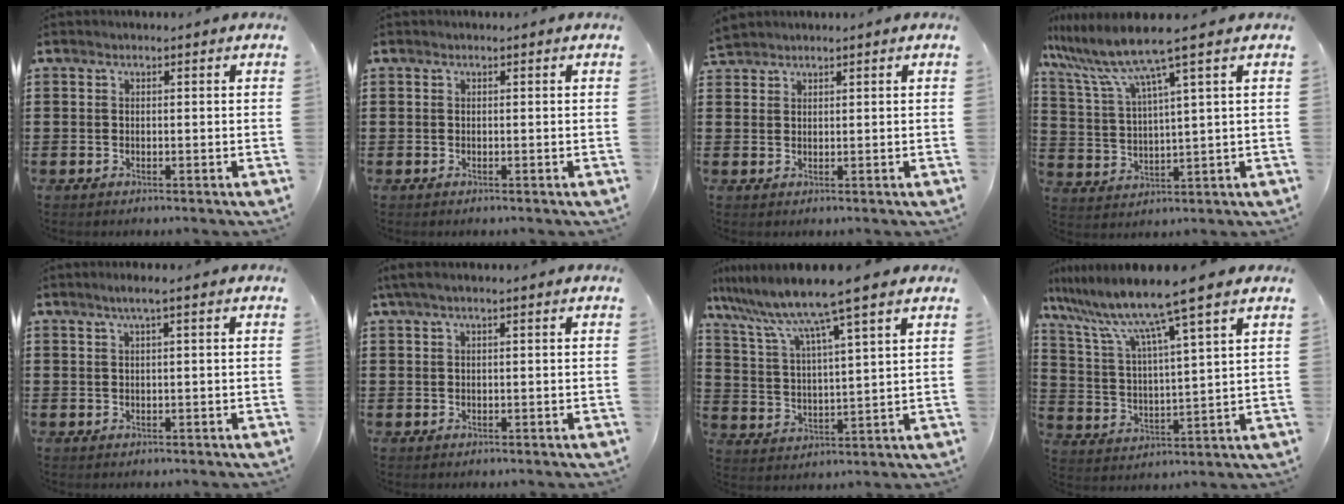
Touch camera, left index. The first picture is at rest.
{"total": 0.0}
{"total": 1.5, "force": [1.5, 0.1, 0.0], "torque": [-0.003, 0.001, 0.029]}
{"total": 8.0, "force": [5.7, -0.5, 5.6], "torque": [-0.138, -0.033, 0.091]}
{"total": 1.5, "force": [0.5, -0.1, 1.4], "torque": [-0.026, -0.001, 0.008]}
{"total": 1.3, "force": [0.3, 0.0, 1.3], "torque": [-0.022, -0.003, 0.006]}
{"total": 9.0, "force": [7.5, -0.8, 4.9], "torque": [-0.126, -0.045, 0.119]}
{"total": 9.8, "force": [8.0, -0.9, 5.6], "torque": [-0.142, -0.047, 0.125]}